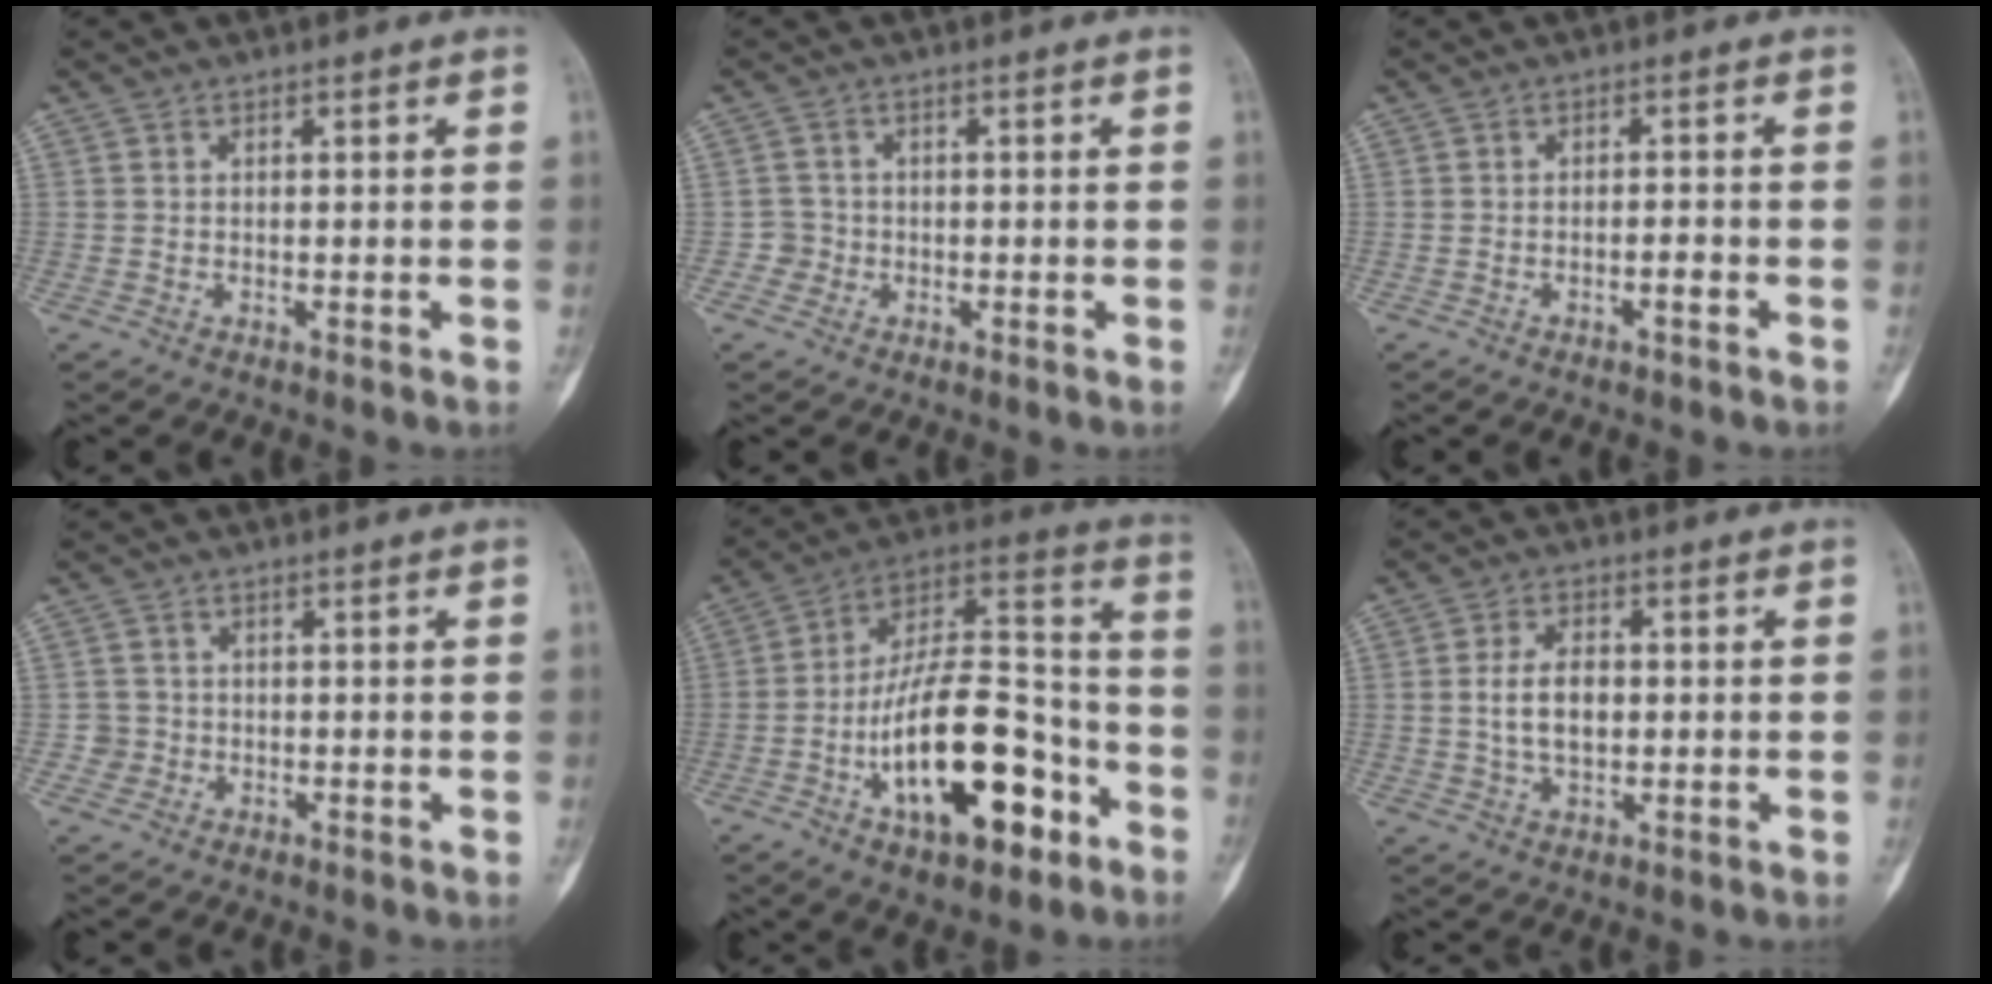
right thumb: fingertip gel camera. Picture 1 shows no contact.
{"total": 2.2, "force": [-0.7, 2.1, -0.2], "torque": [0.020, 0.011, -0.020]}
{"total": 1.7, "force": [-1.0, 0.5, 1.4], "torque": [-0.022, 0.011, -0.015]}
{"total": 2.0, "force": [-0.5, 1.9, -0.3], "torque": [0.022, 0.010, -0.015]}
{"total": 23.4, "force": [-8.8, 10.4, 19.1], "torque": [-0.301, 0.068, -0.137]}
{"total": 6.6, "force": [0.1, 4.0, 5.3], "torque": [-0.089, 0.006, 0.002]}